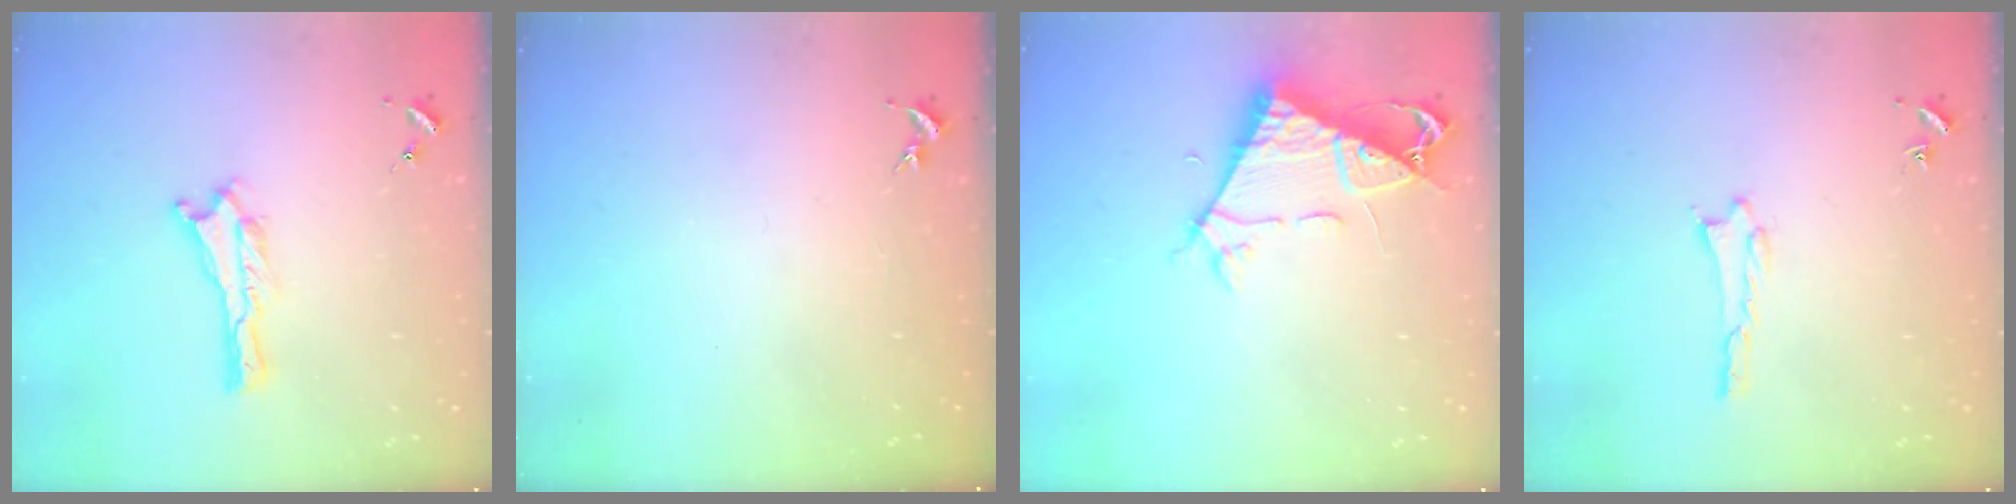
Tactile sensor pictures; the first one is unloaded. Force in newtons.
{"total": 0.0}
{"total": 7.2, "press": 7.2, "slide": 0.9}
{"total": 1.4, "press": 1.4, "slide": 0.2}